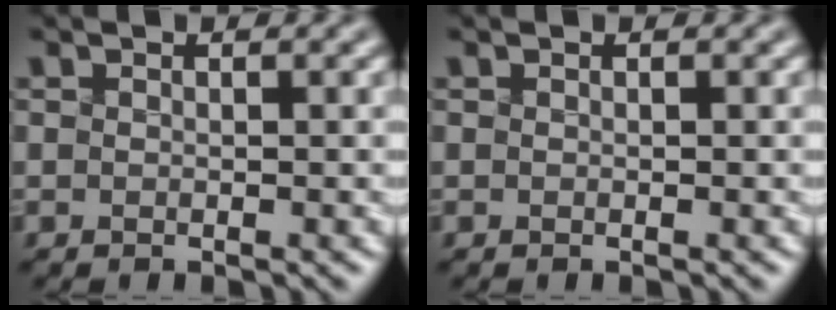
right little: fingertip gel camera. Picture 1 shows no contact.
{"total": 0.0}